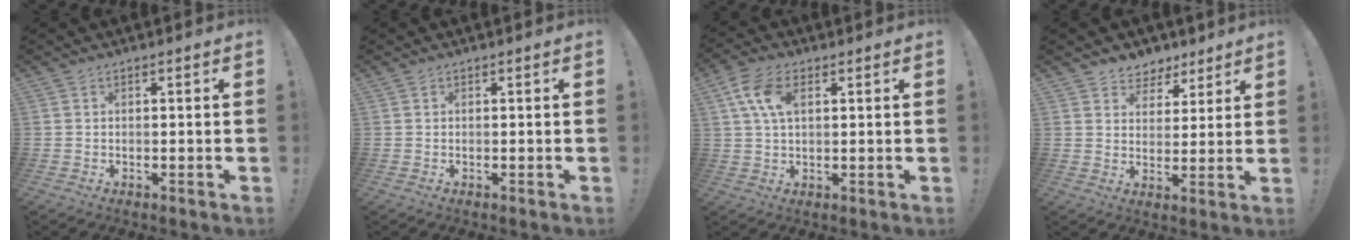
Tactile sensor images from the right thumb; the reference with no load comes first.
{"total": 0.0}
{"total": 9.2, "force": [3.1, 5.3, 6.8], "torque": [-0.139, 0.005, 0.058]}
{"total": 6.1, "force": [3.7, 4.8, 0.6], "torque": [-0.003, -0.027, 0.074]}